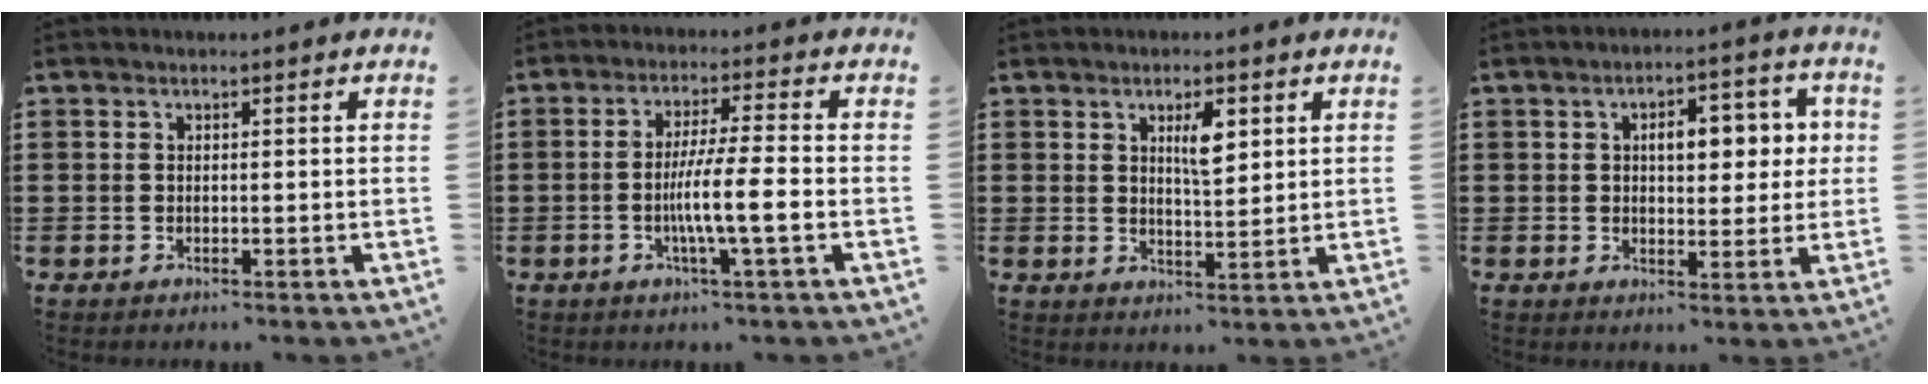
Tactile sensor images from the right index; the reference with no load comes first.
{"total": 7.4, "force": [-1.9, 0.3, 7.1], "torque": [-0.127, -0.006, -0.037]}
{"total": 4.2, "force": [1.7, 1.4, 3.6], "torque": [-0.059, 0.001, 0.024]}
{"total": 6.5, "force": [1.2, 3.6, 5.2], "torque": [-0.078, 0.002, 0.009]}